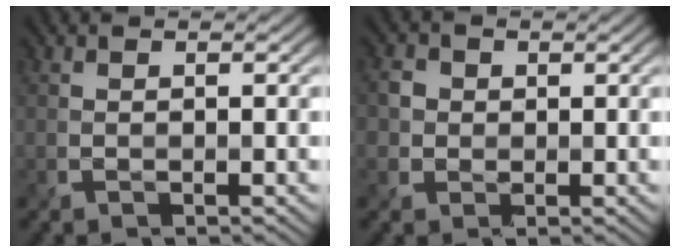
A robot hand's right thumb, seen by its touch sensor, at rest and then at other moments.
{"total": 2.3, "force": [0.1, 2.3, 0.4], "torque": [-0.016, -0.001, -0.001]}